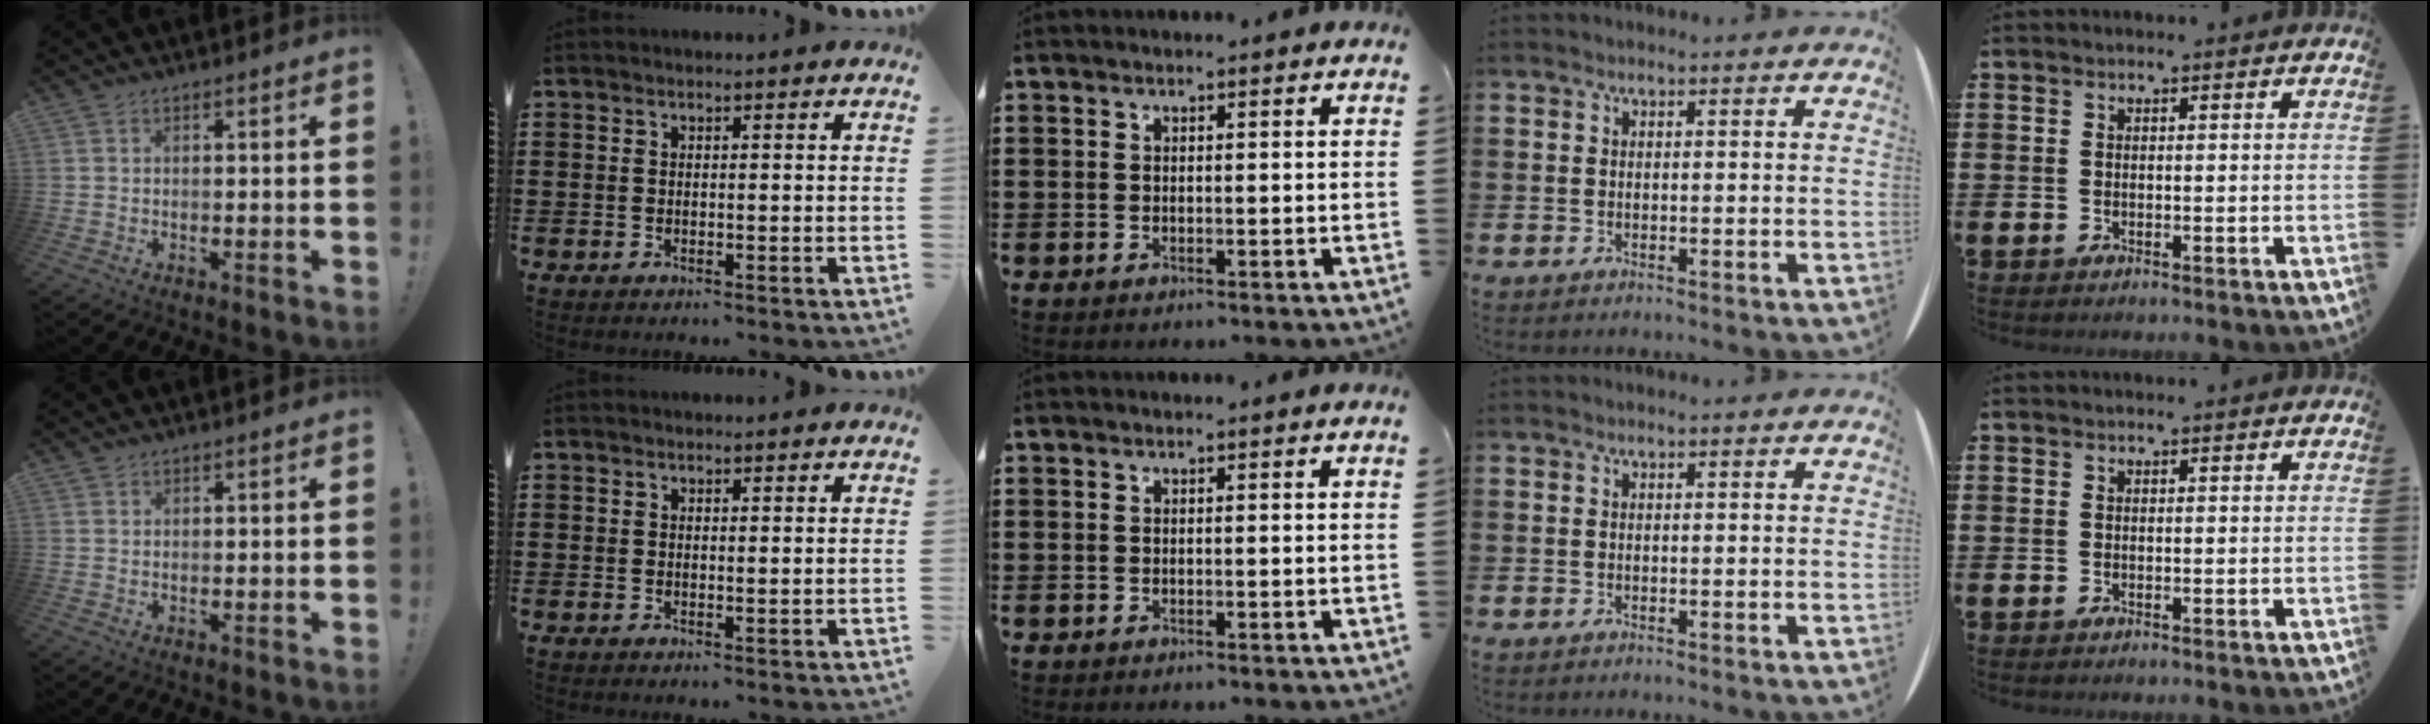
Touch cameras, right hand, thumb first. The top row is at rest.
{"thumb": {"total": 0.5, "force": [0.4, 0.2, -0.1], "torque": [0.000, 0.002, 0.009]}, "index": {"total": 0.5, "force": [0.5, 0.2, 0.1], "torque": [-0.003, 0.002, 0.010]}}